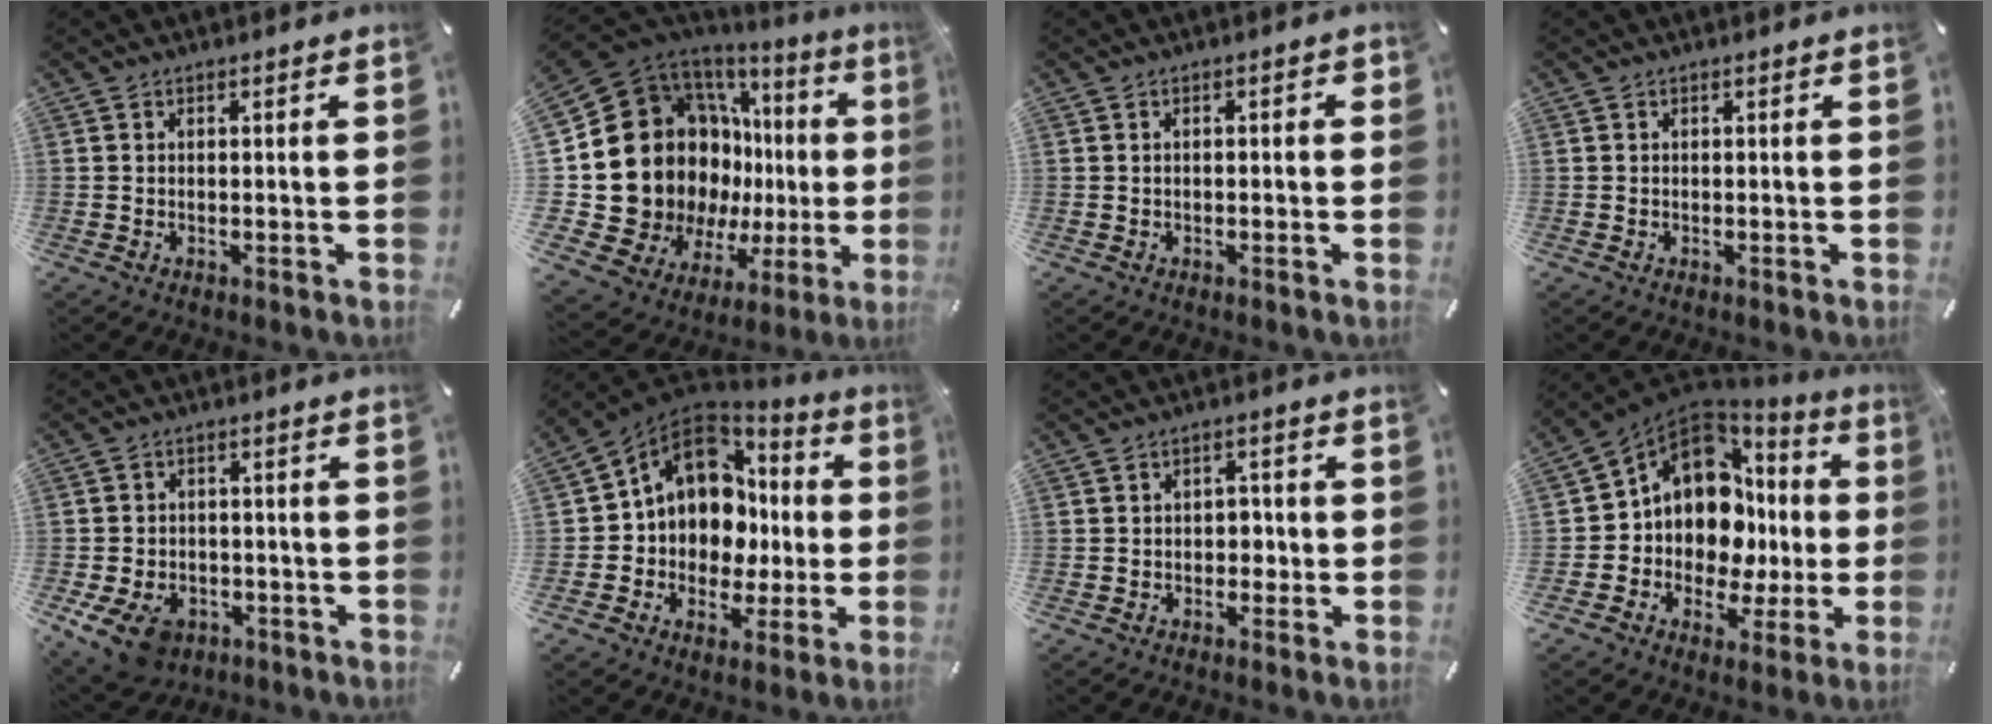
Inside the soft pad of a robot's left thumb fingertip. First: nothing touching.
{"total": 26.9, "force": [1.4, 19.6, 18.3], "torque": [-0.307, -0.066, 0.080]}
{"total": 1.2, "force": [-0.5, 0.6, 0.9], "torque": [-0.016, 0.002, -0.010]}
{"total": 0.0}
{"total": 9.6, "force": [-4.8, 6.7, 4.9], "torque": [-0.101, 0.024, -0.086]}
{"total": 12.5, "force": [2.0, 11.3, 5.0], "torque": [-0.105, -0.015, 0.049]}
{"total": 3.0, "force": [-0.8, 2.3, 1.7], "torque": [-0.024, 0.005, -0.021]}
{"total": 12.7, "force": [2.9, 10.8, 5.9], "torque": [-0.120, -0.053, 0.059]}